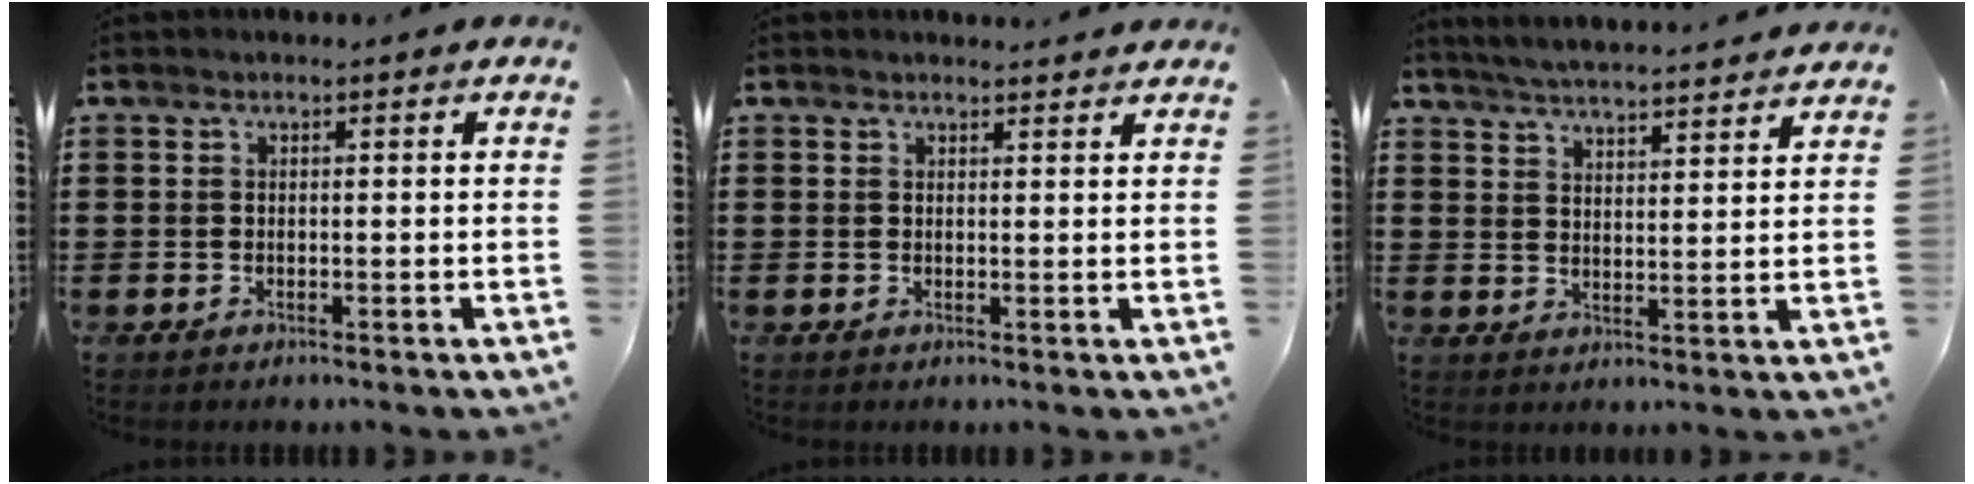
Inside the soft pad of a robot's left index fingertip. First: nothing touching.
{"total": 1.4, "force": [1.3, 0.2, 0.2], "torque": [-0.007, 0.000, 0.027]}
{"total": 4.8, "force": [4.7, -0.6, 0.7], "torque": [-0.032, -0.026, 0.082]}